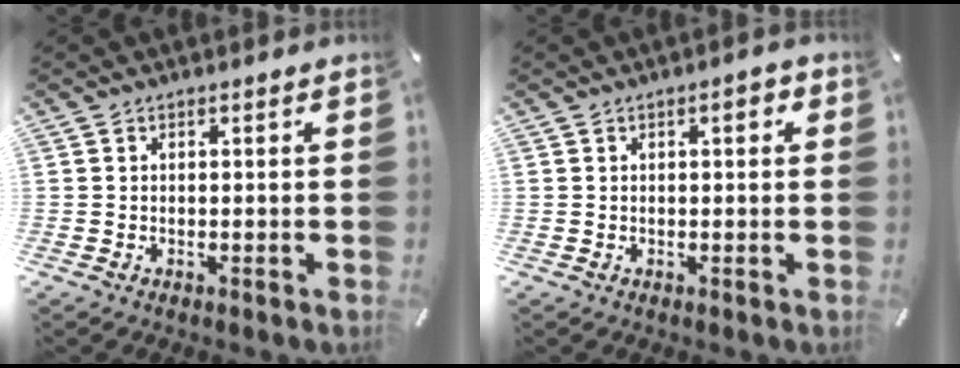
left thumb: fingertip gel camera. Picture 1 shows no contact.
{"total": 2.3, "force": [0.6, 0.7, 2.1], "torque": [-0.027, 0.000, 0.005]}